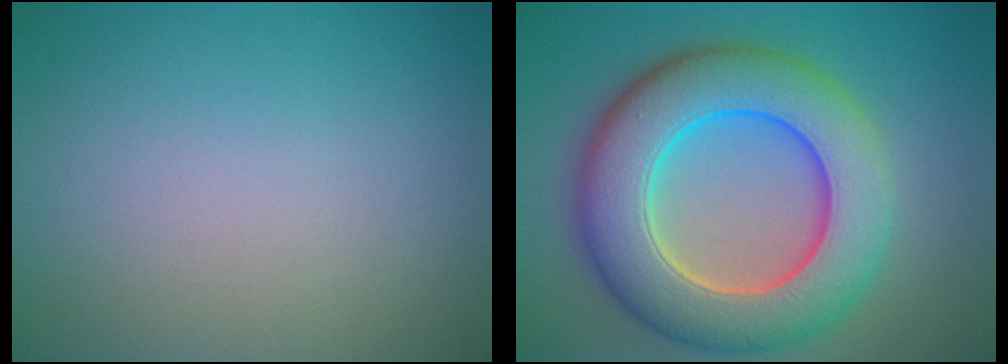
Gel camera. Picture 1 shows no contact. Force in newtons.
{"total": 11.1, "press": 11.0, "slide": 0.4}